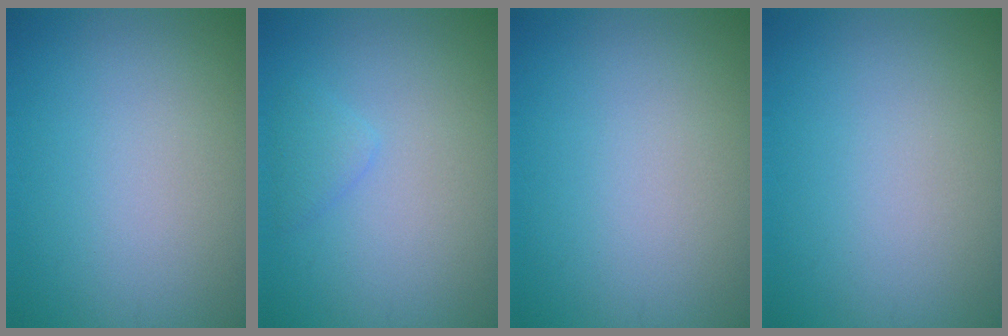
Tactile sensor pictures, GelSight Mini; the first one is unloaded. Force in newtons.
{"total": 1.2, "press": 1.1, "slide": 0.1}
{"total": 0.0}
{"total": 0.0}